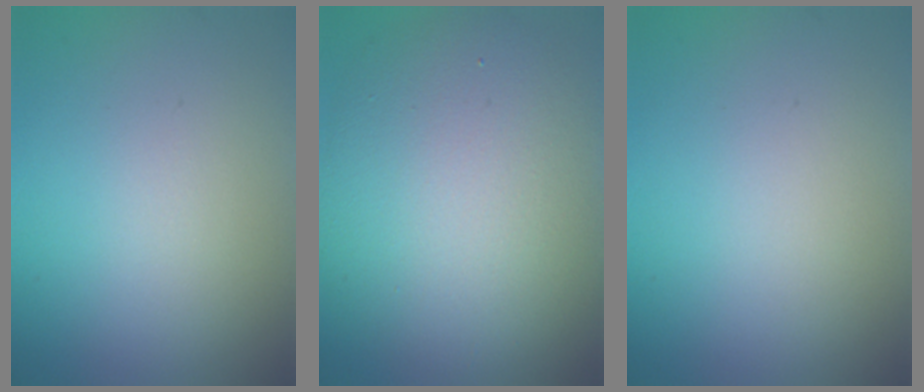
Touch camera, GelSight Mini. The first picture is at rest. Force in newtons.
{"total": 11.4, "press": 11.4, "slide": 0.8}
{"total": 0.0}